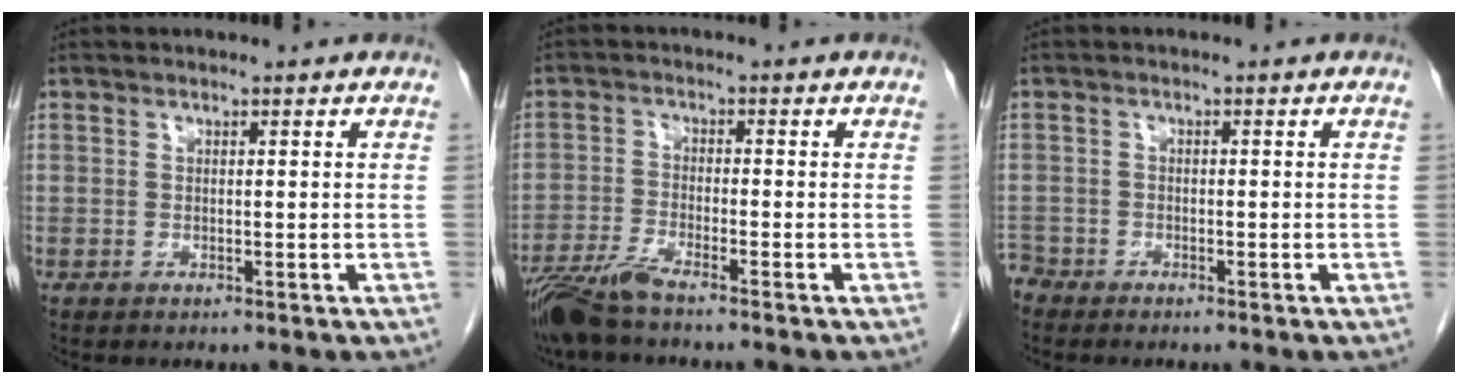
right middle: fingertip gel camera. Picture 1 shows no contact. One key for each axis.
{"total": 6.0, "fx": -5.0, "fy": 0.1, "fz": 3.3, "tx": -0.070, "ty": -0.021, "tz": -0.099}
{"total": 2.1, "fx": -2.0, "fy": 0.6, "fz": -0.2, "tx": 0.004, "ty": -0.004, "tz": -0.040}